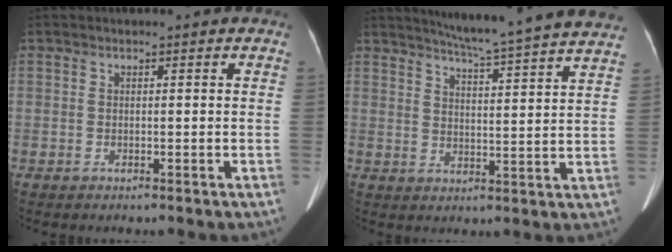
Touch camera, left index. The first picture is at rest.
{"total": 18.6, "force": [16.9, -1.1, 7.5], "torque": [-0.122, -0.033, 0.212]}